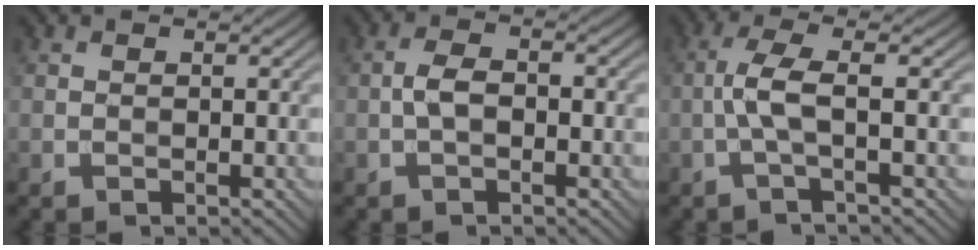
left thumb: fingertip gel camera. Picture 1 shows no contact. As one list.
[{"total": 3.1, "force": [-0.6, 1.6, 2.6], "torque": [-0.055, 0.007, -0.015]}, {"total": 3.9, "force": [-0.6, 0.4, 3.8], "torque": [-0.079, 0.012, -0.025]}]